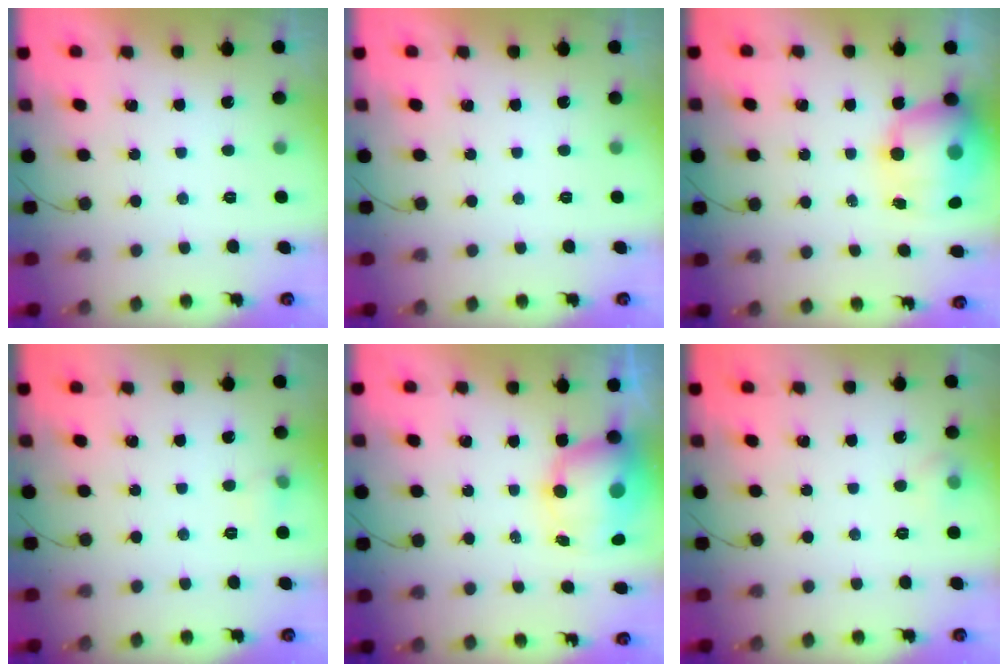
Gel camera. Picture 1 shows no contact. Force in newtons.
{"total": 0.0}
{"total": 14.3, "press": 13.8, "slide": 3.9}
{"total": 4.2, "press": 3.9, "slide": 1.3}
{"total": 9.8, "press": 9.4, "slide": 2.6}
{"total": 6.4, "press": 4.4, "slide": 4.6}